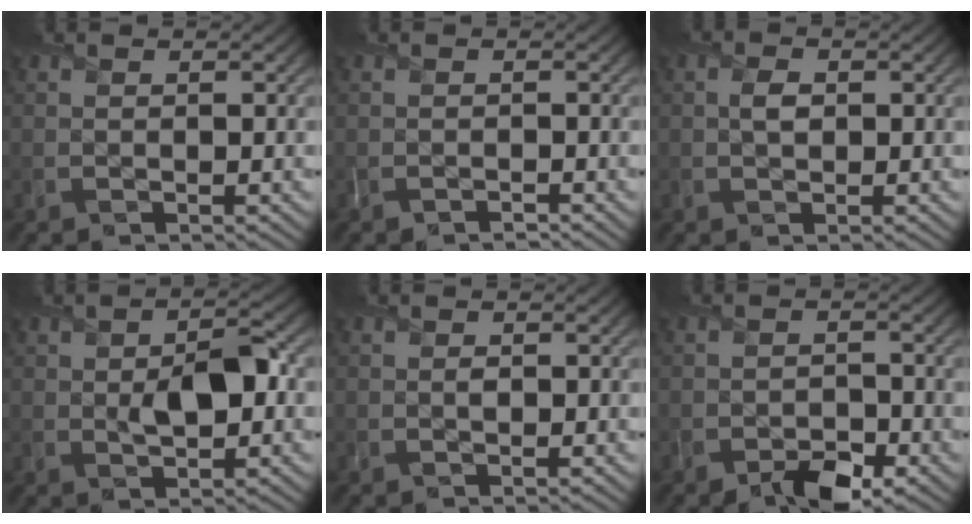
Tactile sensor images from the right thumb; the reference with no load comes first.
{"total": 1.1, "force": [-1.0, 0.3, 0.1], "torque": [-0.005, -0.003, -0.024]}
{"total": 1.7, "force": [0.2, 1.2, 1.3], "torque": [-0.030, 0.001, 0.000]}
{"total": 5.2, "force": [0.1, 2.8, 4.4], "torque": [-0.072, -0.002, 0.004]}
{"total": 0.5, "force": [0.1, 0.4, 0.4], "torque": [-0.007, -0.001, 0.000]}
{"total": 4.2, "force": [-2.7, 2.2, 2.4], "torque": [-0.037, -0.004, -0.049]}